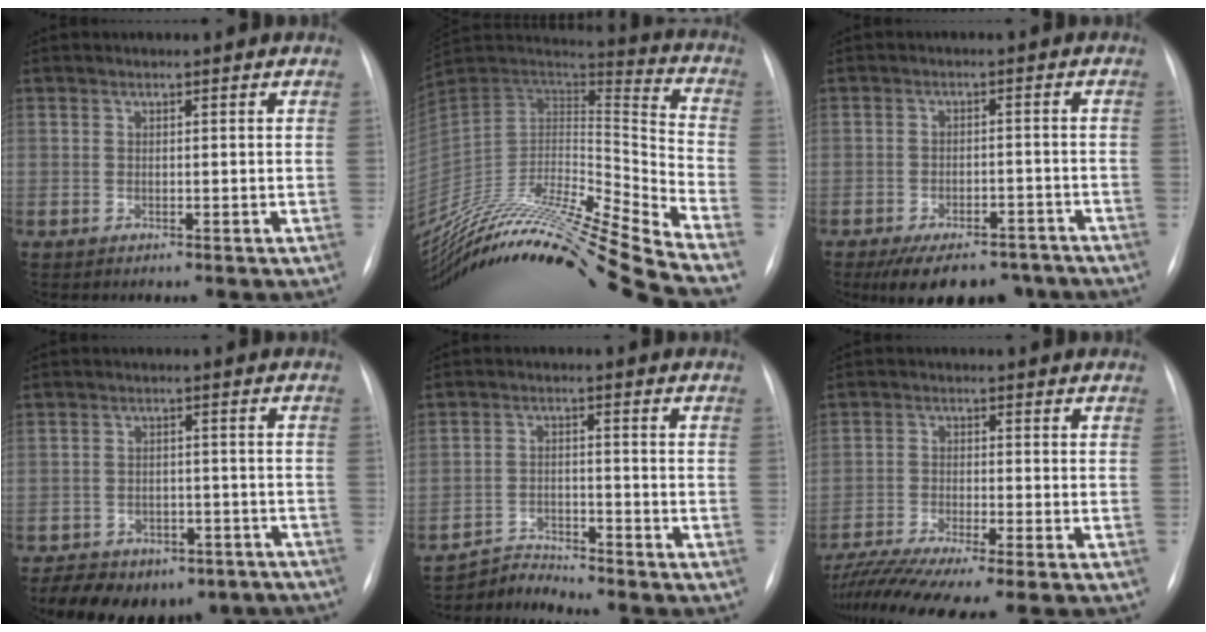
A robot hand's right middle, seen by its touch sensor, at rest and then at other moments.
{"total": 33.0, "force": [-28.1, -0.1, 17.2], "torque": [-0.278, -0.040, -0.460]}
{"total": 12.5, "force": [-9.8, 5.5, 5.6], "torque": [-0.089, 0.000, -0.131]}
{"total": 15.7, "force": [-11.5, 8.5, 6.5], "torque": [-0.122, 0.006, -0.141]}
{"total": 4.5, "force": [-4.2, -0.8, -1.4], "torque": [0.025, -0.011, -0.073]}
{"total": 11.1, "force": [-9.6, -0.9, 5.7], "torque": [-0.087, -0.022, -0.154]}